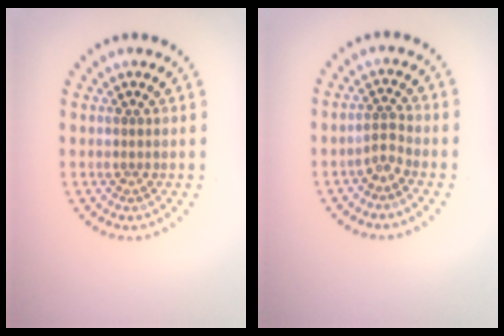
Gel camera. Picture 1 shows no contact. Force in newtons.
{"total": 1.6, "press": 1.0, "slide": 1.2}